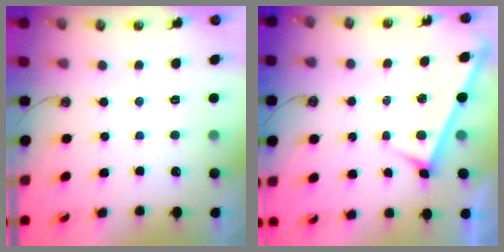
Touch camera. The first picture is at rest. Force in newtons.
{"total": 3.0, "press": 3.0, "slide": 0.1}